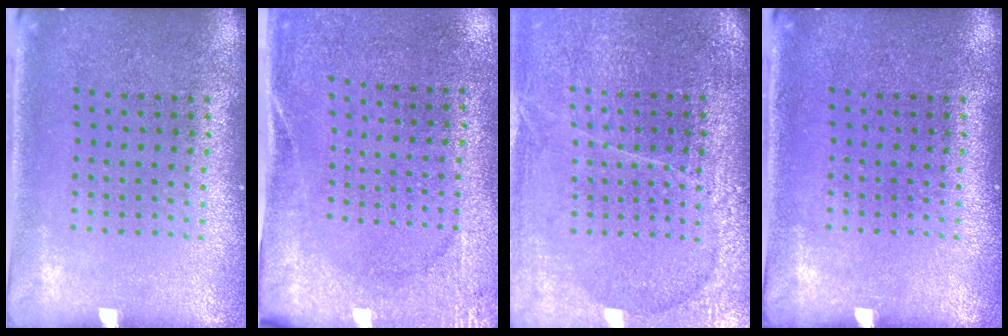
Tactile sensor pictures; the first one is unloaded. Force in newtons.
{"total": 2.6, "press": 2.0, "slide": 1.6}
{"total": 3.5, "press": 3.2, "slide": 1.4}
{"total": 0.0}